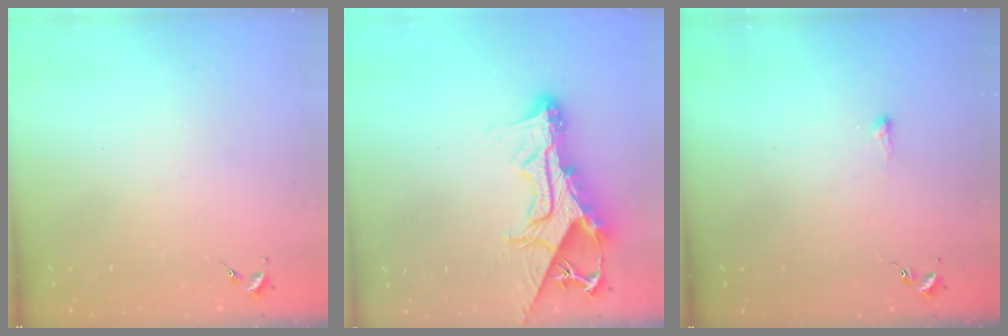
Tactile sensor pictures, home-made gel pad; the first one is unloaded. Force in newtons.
{"total": 15.5, "press": 15.4, "slide": 1.6}
{"total": 2.7, "press": 2.7, "slide": 0.5}